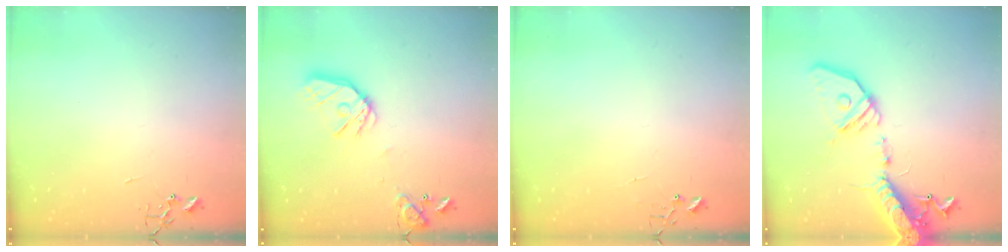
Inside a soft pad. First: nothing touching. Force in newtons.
{"total": 15.4, "press": 15.3, "slide": 2.1}
{"total": 5.0, "press": 5.0, "slide": 0.4}
{"total": 19.7, "press": 19.4, "slide": 3.9}